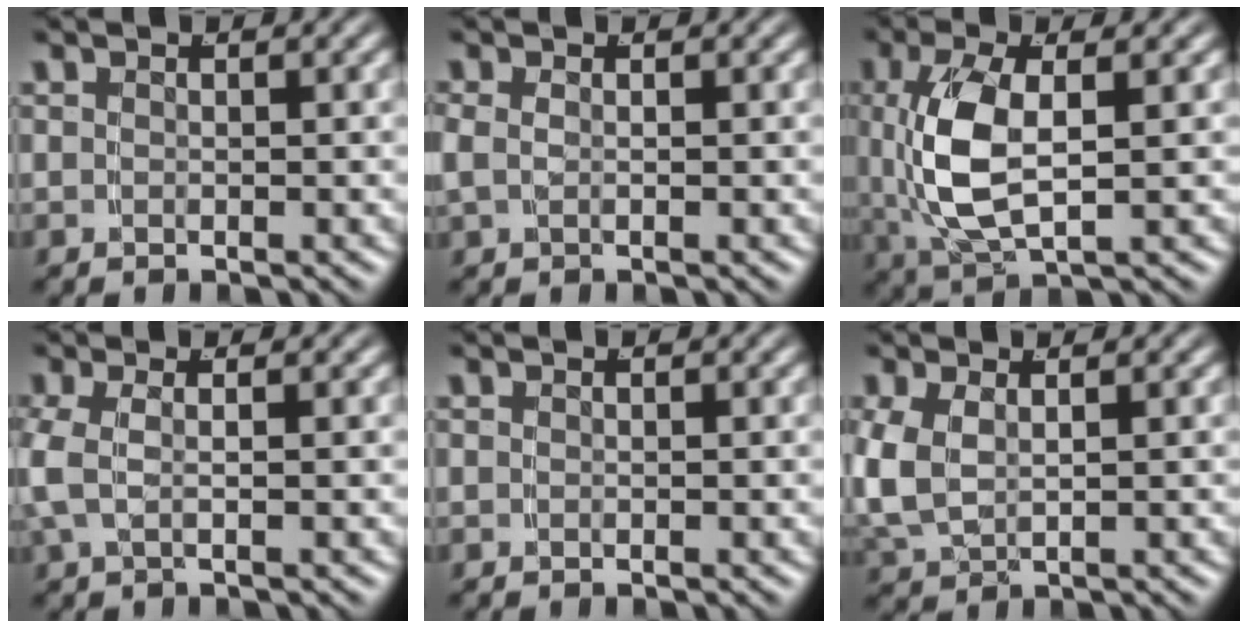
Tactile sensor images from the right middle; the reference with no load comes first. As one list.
[{"total": 1.2, "force": [0.0, 0.7, 1.0], "torque": [-0.027, -0.002, 0.005]}, {"total": 6.3, "force": [0.4, 2.9, 5.6], "torque": [-0.138, -0.009, 0.022]}, {"total": 2.5, "force": [0.1, 1.0, 2.3], "torque": [-0.064, 0.000, 0.006]}, {"total": 0.0}, {"total": 3.7, "force": [0.3, 2.7, 2.5], "torque": [-0.078, -0.009, 0.018]}]